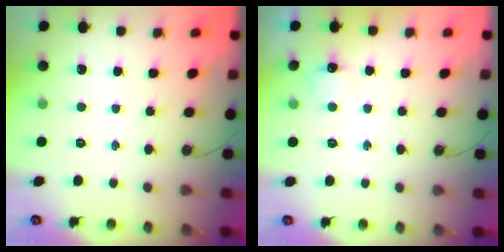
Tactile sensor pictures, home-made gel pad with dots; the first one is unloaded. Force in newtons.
{"total": 6.0, "press": 5.8, "slide": 1.5}